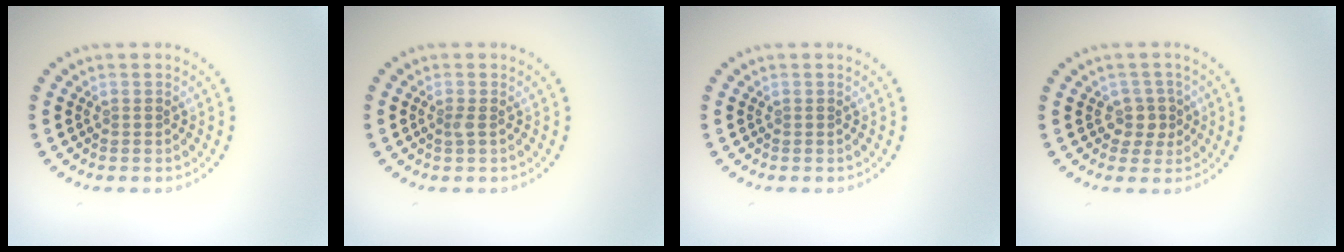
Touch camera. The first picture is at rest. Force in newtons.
{"total": 0.6, "press": 0.5, "slide": 0.3}
{"total": 0.0}
{"total": 2.0, "press": 1.6, "slide": 1.1}